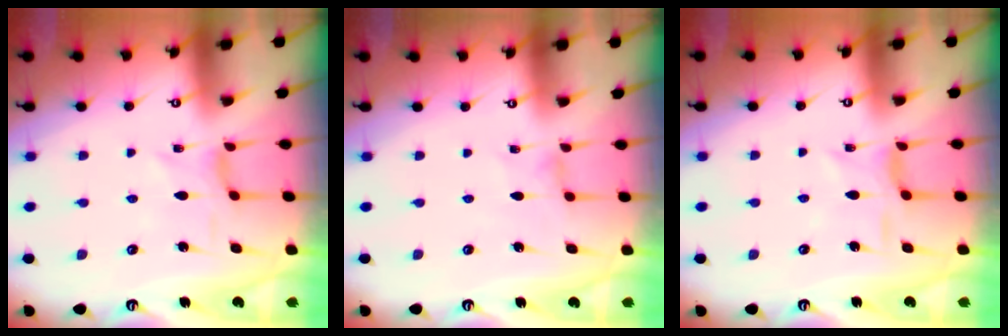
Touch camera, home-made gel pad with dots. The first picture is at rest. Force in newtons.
{"total": 0.0}
{"total": 4.4, "press": 4.4, "slide": 0.4}